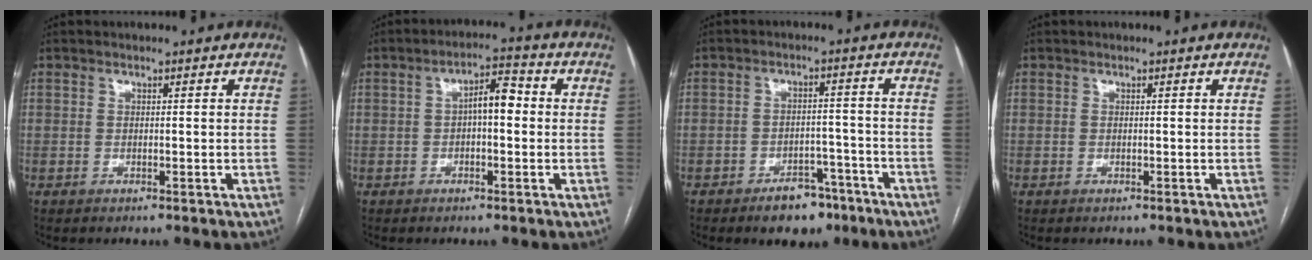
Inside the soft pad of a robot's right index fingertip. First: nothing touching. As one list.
[{"total": 5.1, "force": [0.1, 1.9, 4.8], "torque": [-0.076, 0.025, -0.002]}, {"total": 6.5, "force": [-4.5, 3.4, 3.1], "torque": [-0.038, 0.012, -0.064]}, {"total": 0.0}]